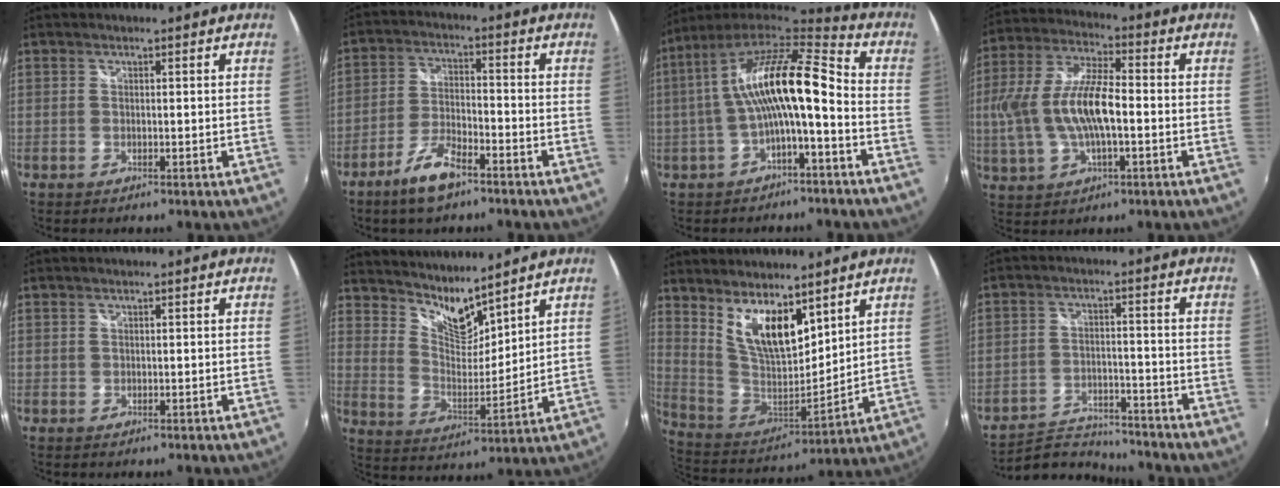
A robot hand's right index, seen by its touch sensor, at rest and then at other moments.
{"total": 8.1, "force": [-5.8, 2.6, 5.1], "torque": [-0.113, -0.001, -0.107]}
{"total": 15.9, "force": [-0.9, 3.7, 15.4], "torque": [-0.283, 0.018, -0.019]}
{"total": 14.0, "force": [-1.5, 5.6, 12.7], "torque": [-0.262, 0.006, -0.025]}
{"total": 0.0}
{"total": 9.0, "force": [8.0, 1.8, 3.7], "torque": [-0.059, -0.012, 0.149]}
{"total": 14.0, "force": [8.3, 5.8, 9.8], "torque": [-0.176, -0.011, 0.170]}
{"total": 8.0, "force": [-7.6, 2.3, 0.5], "torque": [-0.034, 0.006, -0.127]}